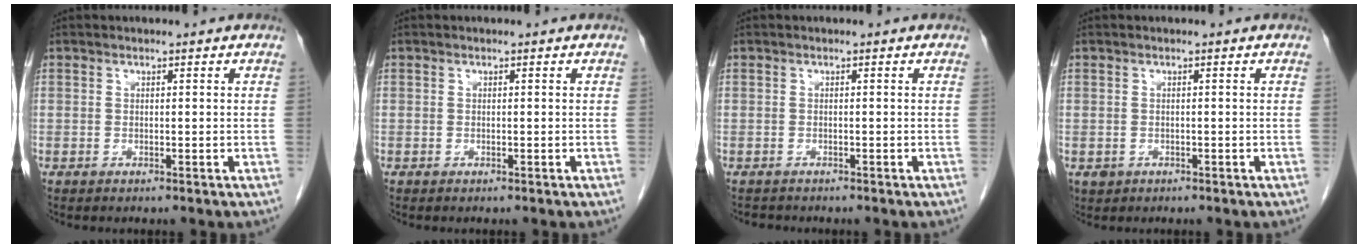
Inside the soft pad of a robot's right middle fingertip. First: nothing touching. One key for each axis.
{"total": 0.0}
{"total": 1.3, "fx": -1.2, "fy": 0.4, "fz": 0.0, "tx": -0.006, "ty": -0.003, "tz": -0.019}
{"total": 1.3, "fx": -0.4, "fy": 1.2, "fz": 0.3, "tx": -0.007, "ty": 0.004, "tz": 0.000}